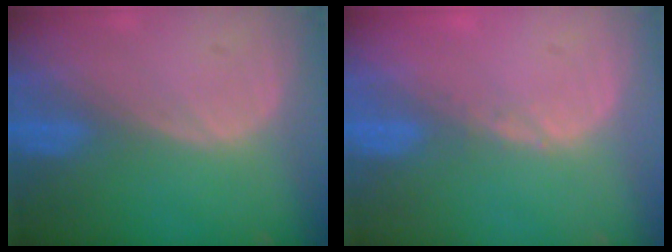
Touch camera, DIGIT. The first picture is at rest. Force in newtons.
{"total": 0.6, "press": 0.5, "slide": 0.3}